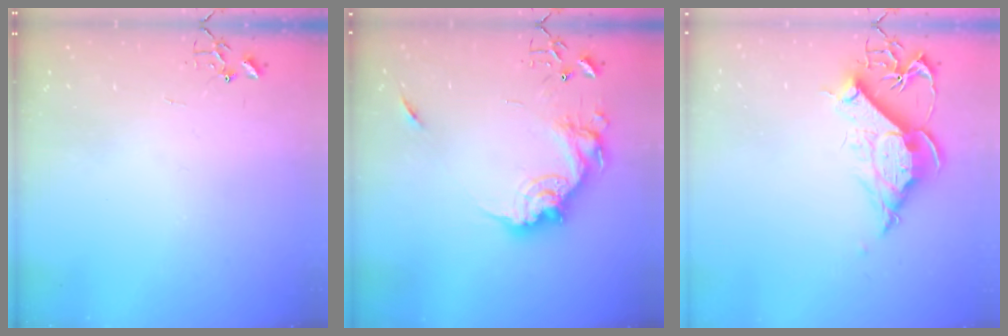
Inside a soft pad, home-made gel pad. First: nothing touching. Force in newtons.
{"total": 17.5, "press": 17.4, "slide": 1.9}
{"total": 12.5, "press": 12.4, "slide": 1.5}